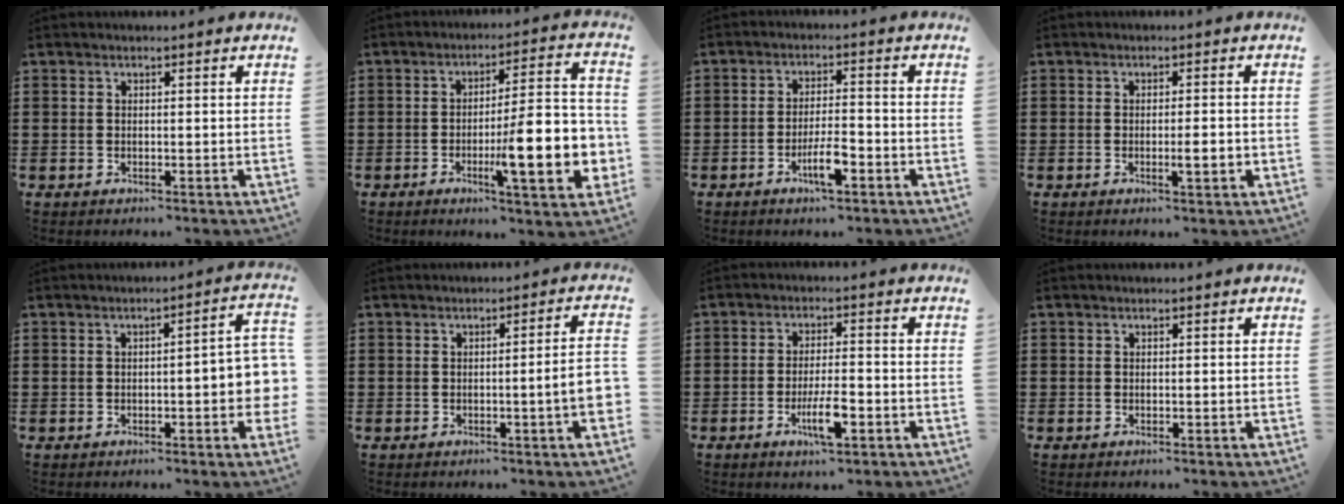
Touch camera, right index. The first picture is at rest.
{"total": 14.5, "force": [-3.6, 3.1, 13.7], "torque": [-0.209, -0.012, -0.056]}
{"total": 5.1, "force": [-2.5, 1.1, 4.3], "torque": [-0.091, -0.005, -0.049]}
{"total": 3.0, "force": [-0.6, 0.4, 2.9], "torque": [-0.048, -0.004, -0.010]}
{"total": 5.4, "force": [-1.0, 1.1, 5.2], "torque": [-0.070, -0.008, -0.017]}
{"total": 5.0, "force": [-0.9, 0.1, 4.9], "torque": [-0.072, -0.011, -0.015]}
{"total": 5.8, "force": [-2.3, 1.3, 5.2], "torque": [-0.103, -0.009, -0.043]}
{"total": 0.0}